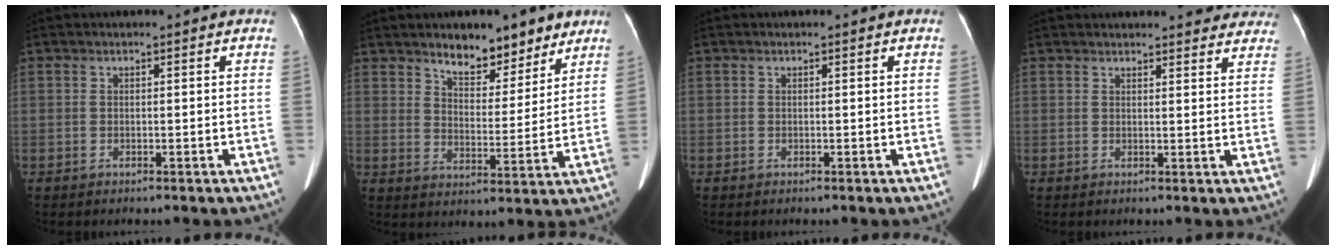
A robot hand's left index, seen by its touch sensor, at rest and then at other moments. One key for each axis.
{"total": 9.1, "fx": 7.0, "fy": 3.7, "fz": 4.5, "tx": -0.054, "ty": -0.004, "tz": 0.109}
{"total": 0.0}
{"total": 16.2, "fx": 15.0, "fy": 3.8, "fz": 4.6, "tx": -0.037, "ty": 0.005, "tz": 0.162}